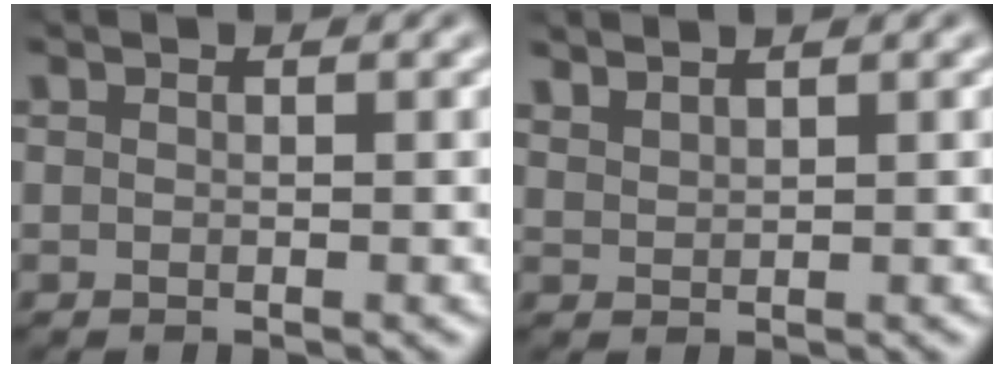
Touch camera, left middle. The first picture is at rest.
{"total": 1.7, "force": [1.6, 0.2, 0.5], "torque": [-0.008, 0.006, 0.029]}